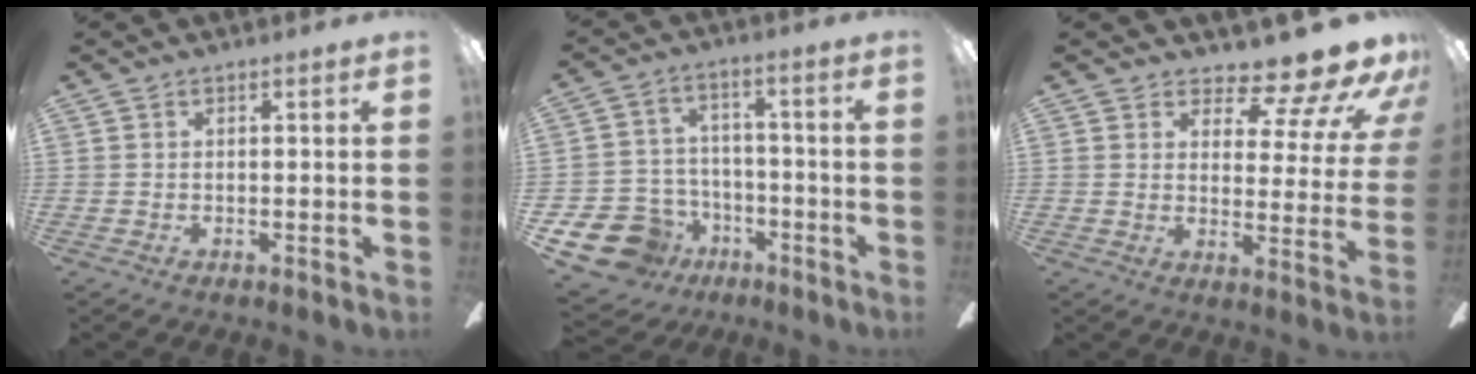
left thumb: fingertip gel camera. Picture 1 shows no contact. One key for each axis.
{"total": 13.7, "fx": -7.7, "fy": 10.1, "fz": 5.3, "tx": -0.134, "ty": 0.053, "tz": -0.130}
{"total": 12.9, "fx": 10.3, "fy": 4.1, "fz": 6.7, "tx": -0.094, "ty": -0.086, "tz": 0.174}